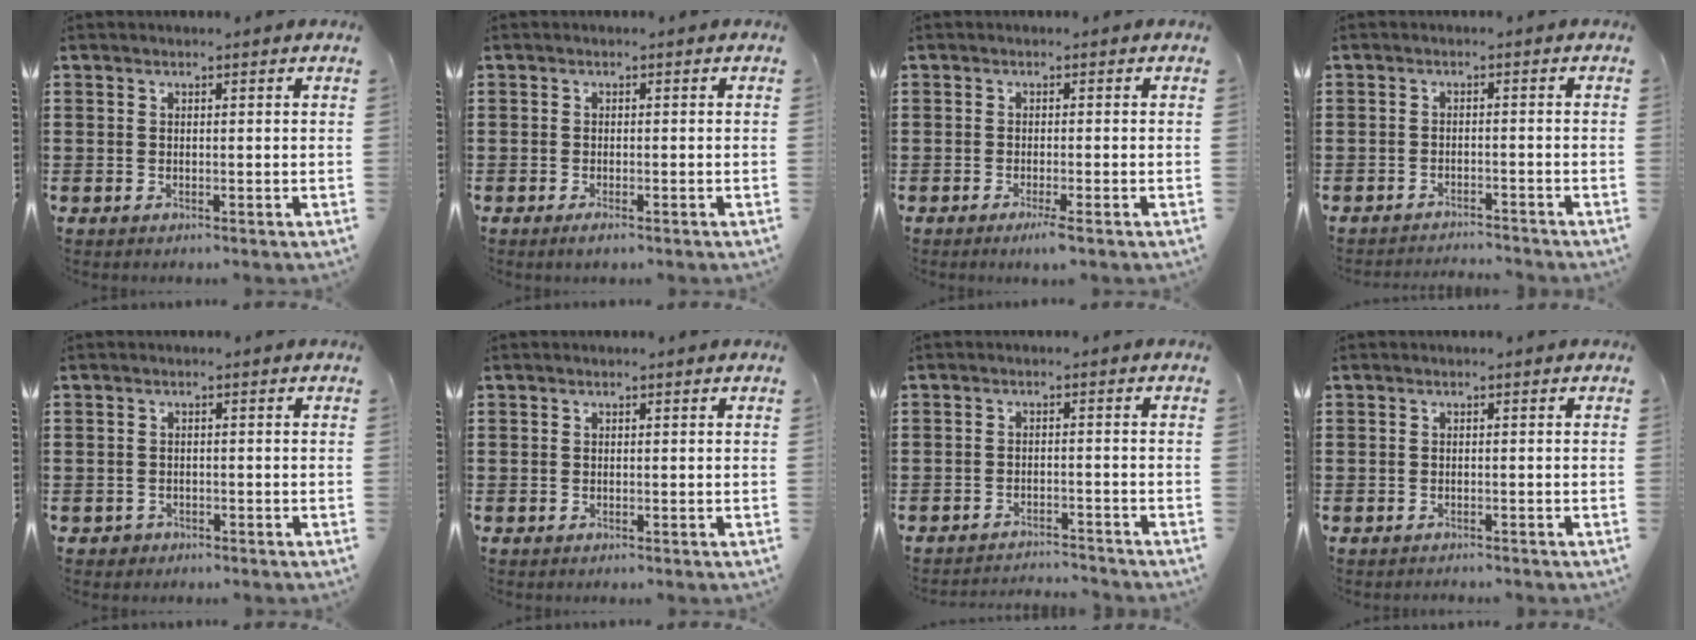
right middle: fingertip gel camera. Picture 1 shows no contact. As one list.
[{"total": 0.8, "force": [-0.5, 0.1, 0.6], "torque": [-0.014, -0.005, -0.008]}, {"total": 1.7, "force": [-1.1, 0.0, 1.2], "torque": [-0.021, 0.000, -0.021]}, {"total": 2.2, "force": [-2.2, 0.0, -0.1], "torque": [-0.005, 0.001, -0.047]}, {"total": 0.9, "force": [-0.7, 0.6, 0.0], "torque": [-0.002, 0.000, -0.016]}, {"total": 0.0}, {"total": 2.7, "force": [-2.7, 0.0, 0.0], "torque": [-0.006, -0.002, -0.057]}, {"total": 0.6, "force": [-0.6, -0.1, 0.0], "torque": [-0.001, -0.001, -0.013]}]